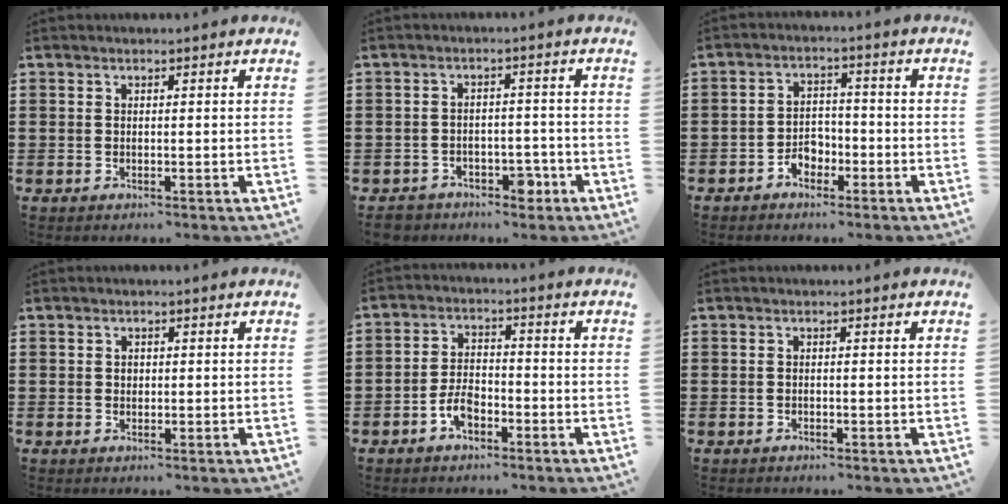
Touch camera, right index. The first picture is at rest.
{"total": 4.4, "force": [-3.1, 2.4, 1.9], "torque": [-0.040, 0.009, -0.058]}
{"total": 3.3, "force": [-2.0, 2.2, 1.4], "torque": [-0.030, 0.004, -0.041]}
{"total": 0.8, "force": [0.2, 0.7, 0.3], "torque": [-0.008, 0.004, 0.004]}
{"total": 4.1, "force": [-2.4, 2.3, 2.5], "torque": [-0.059, 0.000, -0.047]}
{"total": 0.0}